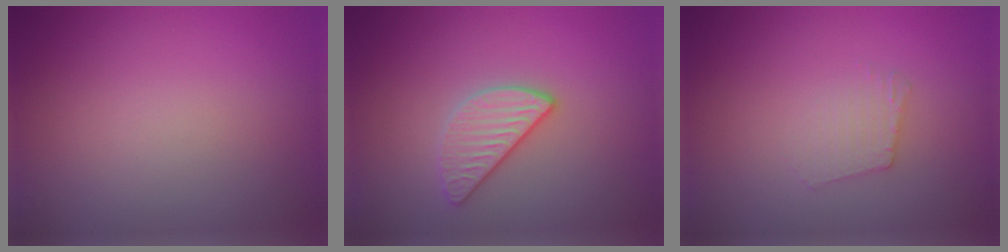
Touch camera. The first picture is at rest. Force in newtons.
{"total": 2.6, "press": 2.5, "slide": 0.7}
{"total": 1.7, "press": 1.7, "slide": 0.2}